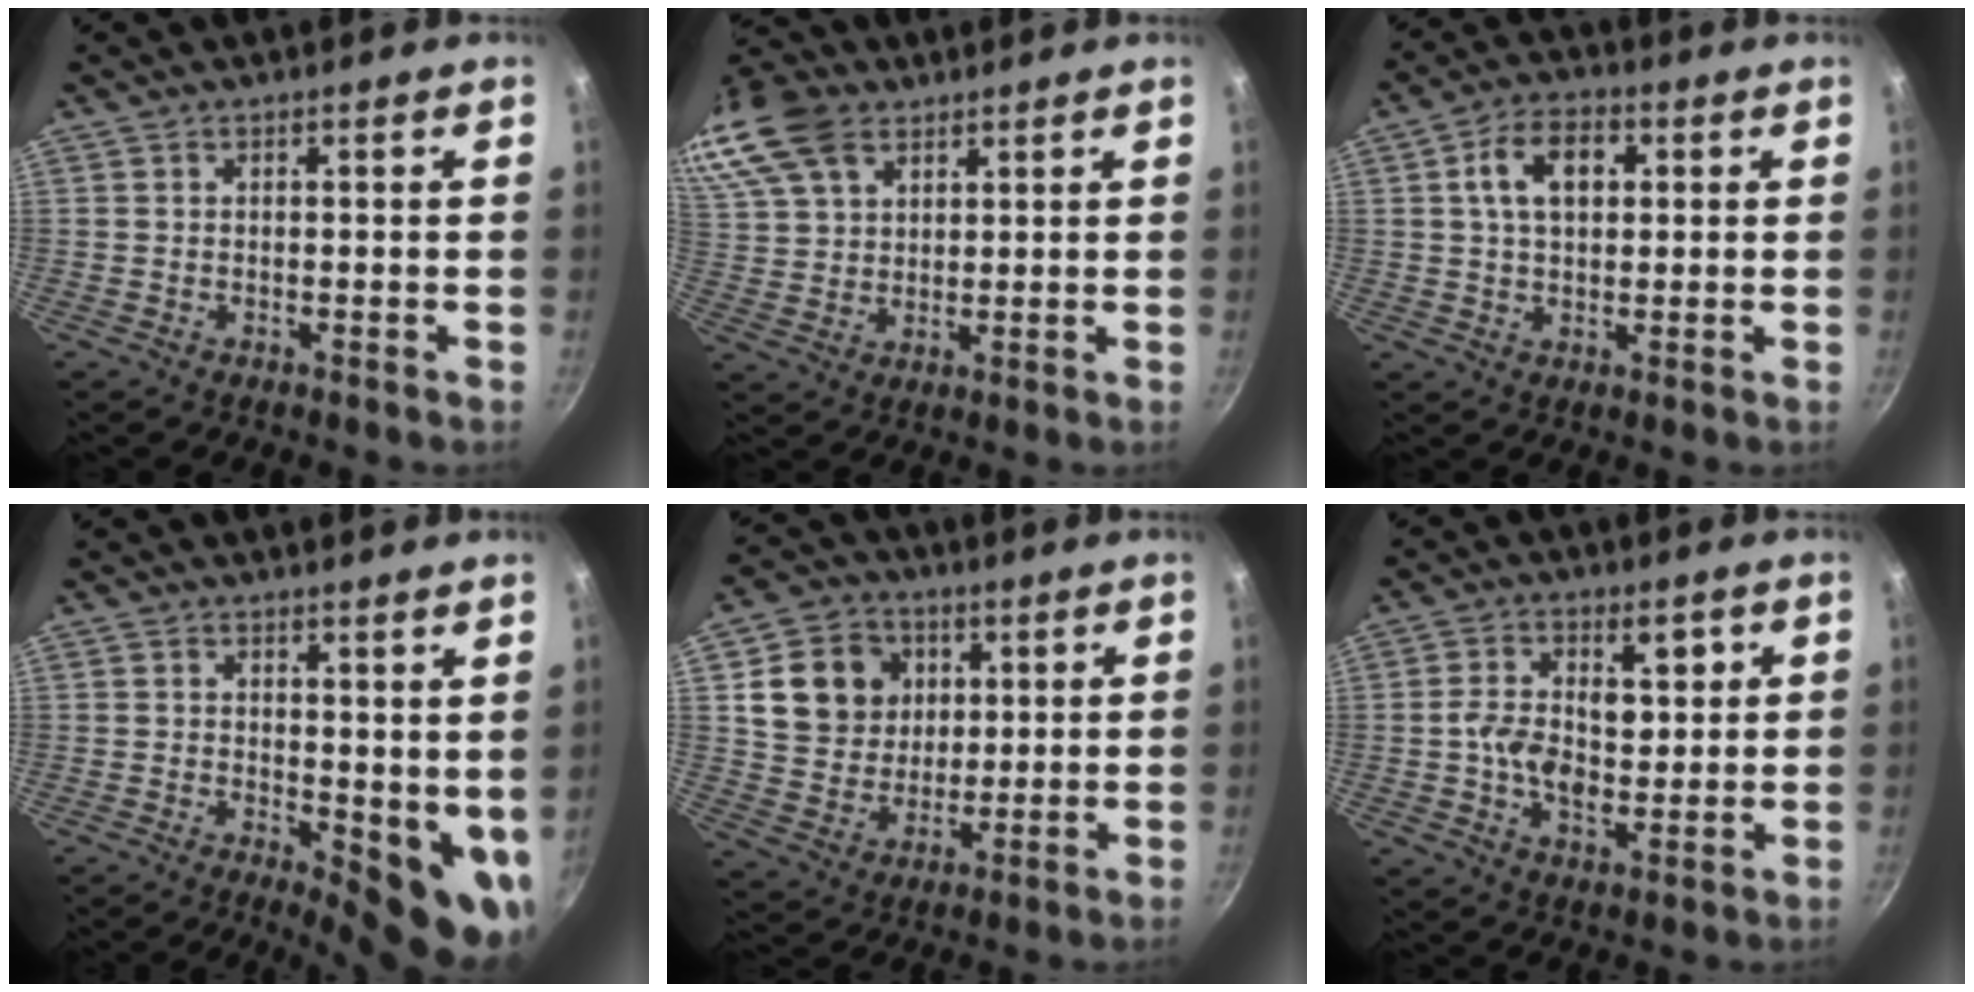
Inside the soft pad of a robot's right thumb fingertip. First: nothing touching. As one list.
[{"total": 17.6, "force": [9.7, 11.3, 9.4], "torque": [-0.209, 0.018, 0.190]}, {"total": 9.3, "force": [2.3, 5.9, 6.8], "torque": [-0.093, 0.010, 0.033]}, {"total": 8.5, "force": [1.0, 4.0, 7.5], "torque": [-0.075, -0.016, 0.020]}, {"total": 12.8, "force": [3.6, 11.1, 5.4], "torque": [-0.068, 0.001, 0.064]}, {"total": 10.4, "force": [1.5, 6.5, 8.0], "torque": [-0.121, -0.006, 0.018]}]